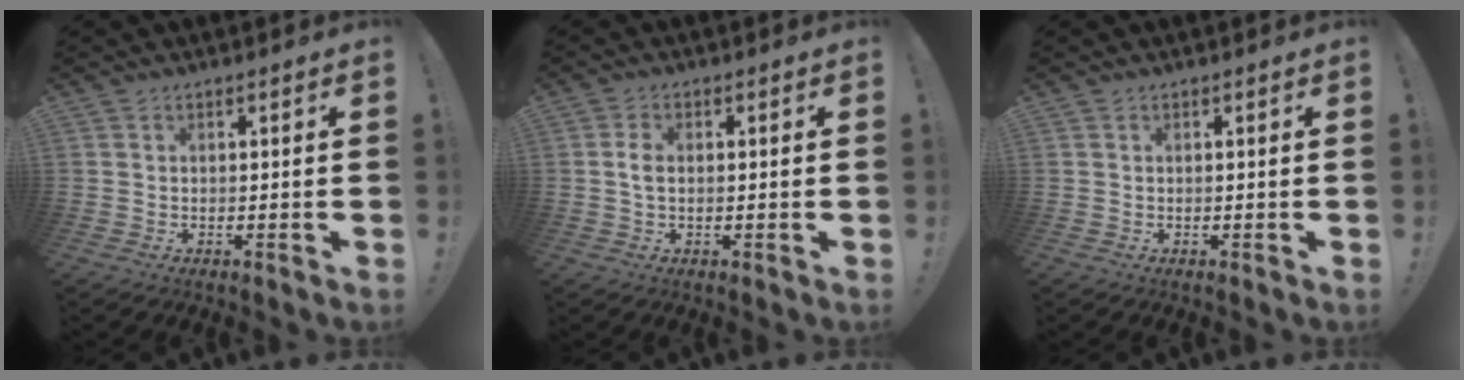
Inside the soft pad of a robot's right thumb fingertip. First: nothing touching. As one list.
[{"total": 2.8, "force": [0.0, 1.6, 2.3], "torque": [-0.039, 0.006, -0.001]}, {"total": 0.0}]